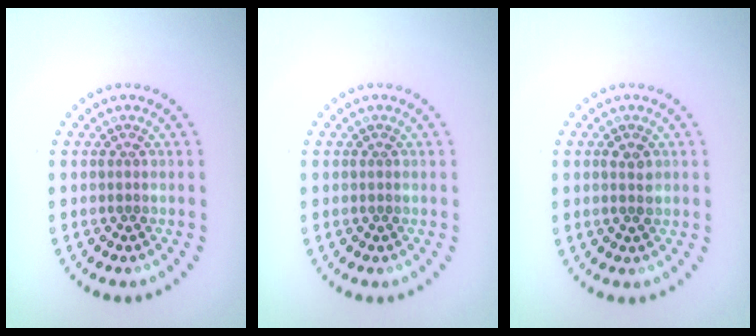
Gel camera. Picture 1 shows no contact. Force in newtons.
{"total": 0.0}
{"total": 1.5, "press": 1.5, "slide": 0.2}